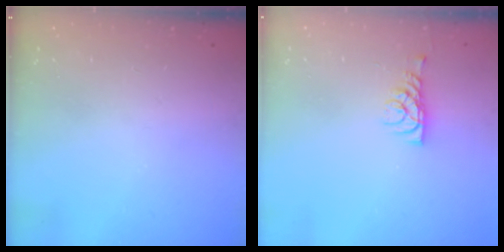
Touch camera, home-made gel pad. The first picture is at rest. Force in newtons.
{"total": 6.1, "press": 6.1, "slide": 0.4}